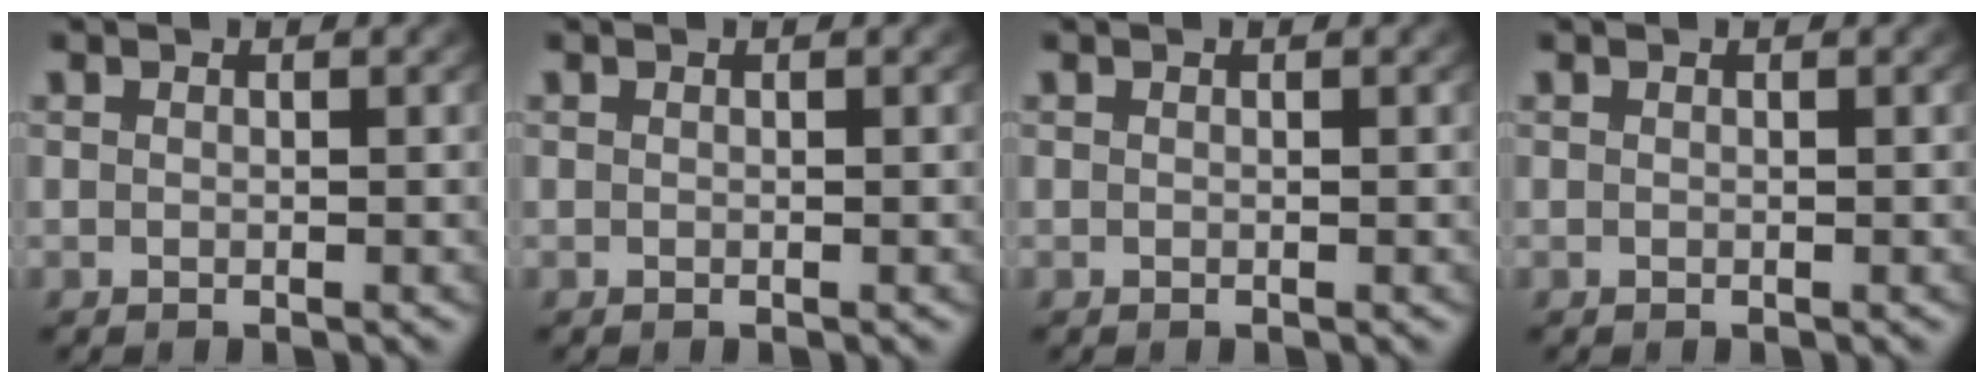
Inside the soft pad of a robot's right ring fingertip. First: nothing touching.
{"total": 0.0}
{"total": 0.0}
{"total": 0.0}